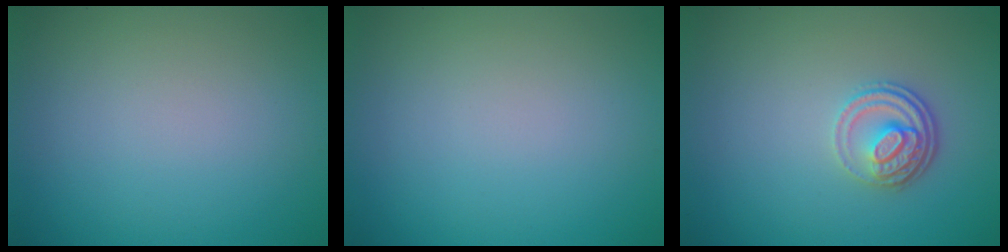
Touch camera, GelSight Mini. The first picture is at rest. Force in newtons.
{"total": 0.0}
{"total": 2.8, "press": 2.3, "slide": 1.7}